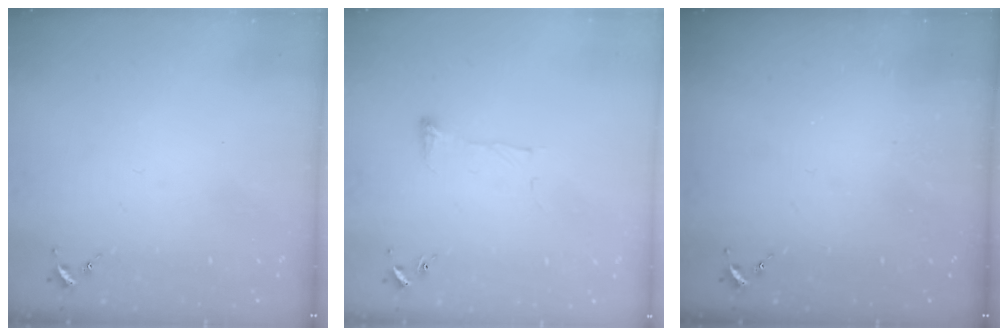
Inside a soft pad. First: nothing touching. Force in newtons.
{"total": 5.8, "press": 5.8, "slide": 0.5}
{"total": 0.0}